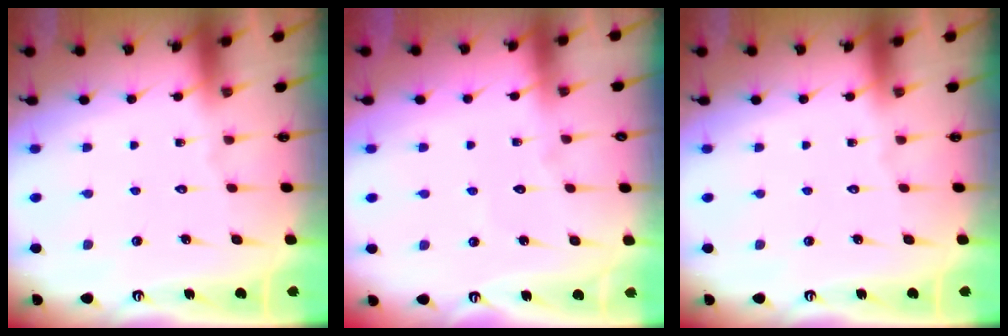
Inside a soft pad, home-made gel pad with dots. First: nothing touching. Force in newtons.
{"total": 3.5, "press": 3.5, "slide": 0.3}
{"total": 0.0}